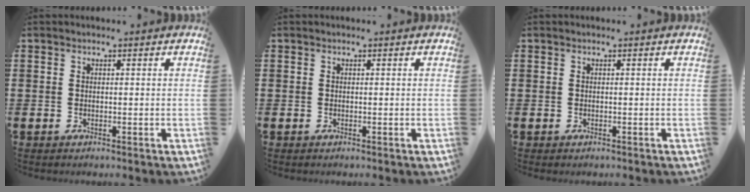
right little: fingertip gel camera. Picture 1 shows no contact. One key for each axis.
{"total": 0.0}
{"total": 0.0}